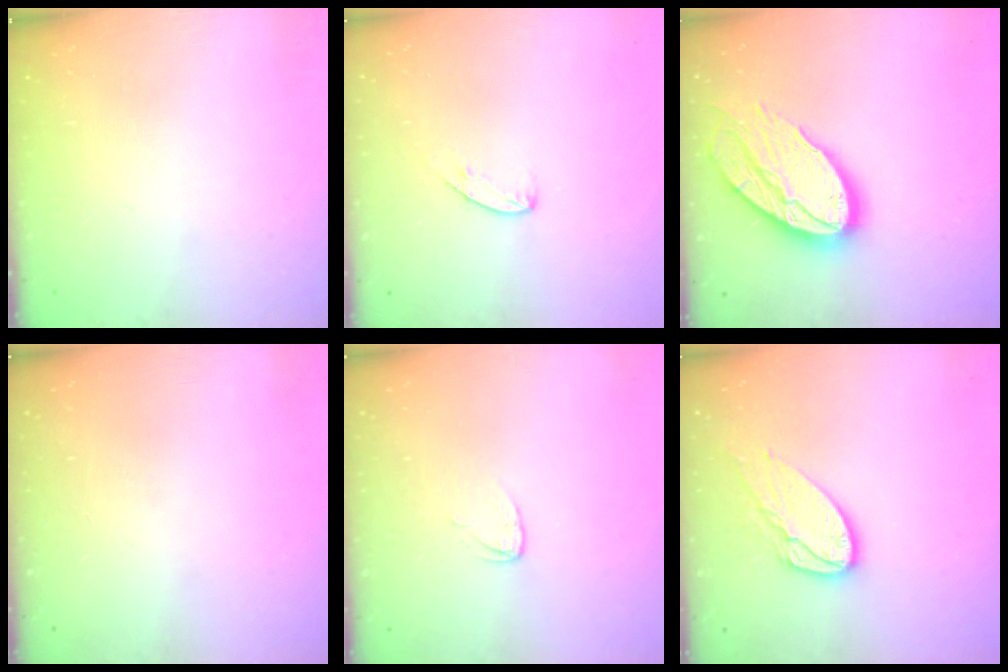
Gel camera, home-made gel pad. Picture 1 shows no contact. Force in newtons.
{"total": 5.6, "press": 5.5, "slide": 0.5}
{"total": 18.4, "press": 18.4, "slide": 1.7}
{"total": 0.0}
{"total": 3.0, "press": 3.0, "slide": 0.3}
{"total": 11.3, "press": 11.3, "slide": 0.8}